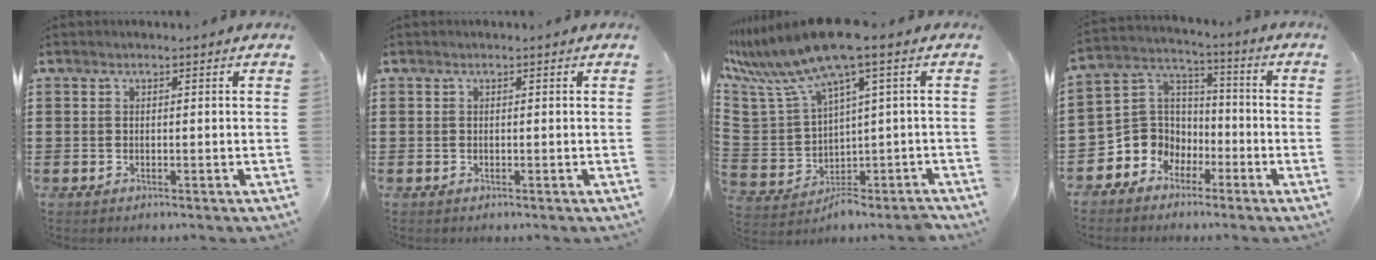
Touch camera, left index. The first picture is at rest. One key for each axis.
{"total": 0.0}
{"total": 8.4, "fx": 4.1, "fy": 1.8, "fz": 7.1, "tx": -0.165, "ty": -0.040, "tz": 0.064}
{"total": 7.1, "fx": -2.8, "fy": 6.5, "fz": 0.6, "tx": -0.059, "ty": -0.001, "tz": -0.059}